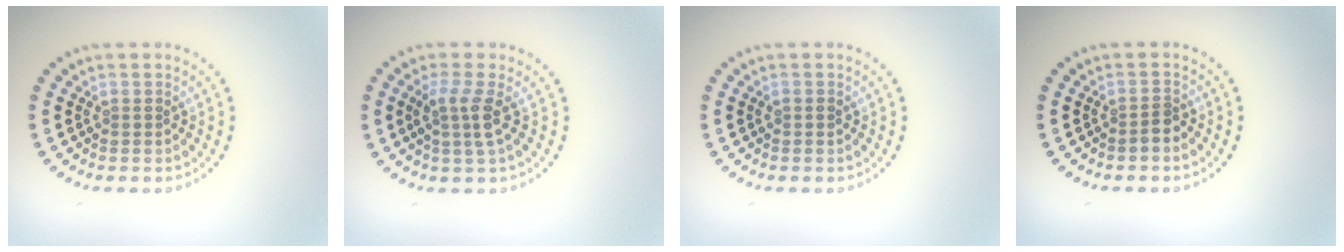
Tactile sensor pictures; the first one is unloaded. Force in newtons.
{"total": 2.5, "press": 2.1, "slide": 1.5}
{"total": 0.8, "press": 0.8, "slide": 0.1}
{"total": 1.5, "press": 1.2, "slide": 0.9}